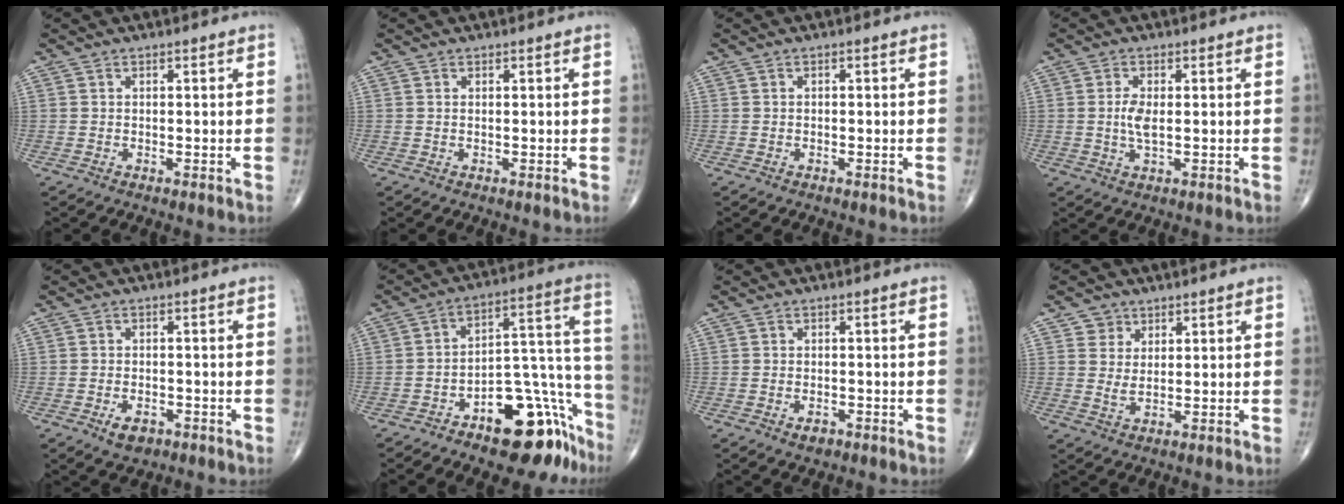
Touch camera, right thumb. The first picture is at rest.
{"total": 0.0}
{"total": 0.0}
{"total": 3.7, "force": [0.1, 1.5, 3.4], "torque": [-0.074, -0.005, 0.003]}
{"total": 3.9, "force": [-2.0, 2.3, 2.4], "torque": [-0.036, 0.004, -0.028]}
{"total": 19.8, "force": [-12.2, 8.9, 12.8], "torque": [-0.086, 0.128, -0.173]}
{"total": 2.1, "force": [-1.1, 1.2, 1.3], "torque": [-0.019, 0.003, -0.015]}
{"total": 3.3, "force": [1.8, 2.6, 0.7], "torque": [0.001, -0.013, 0.033]}